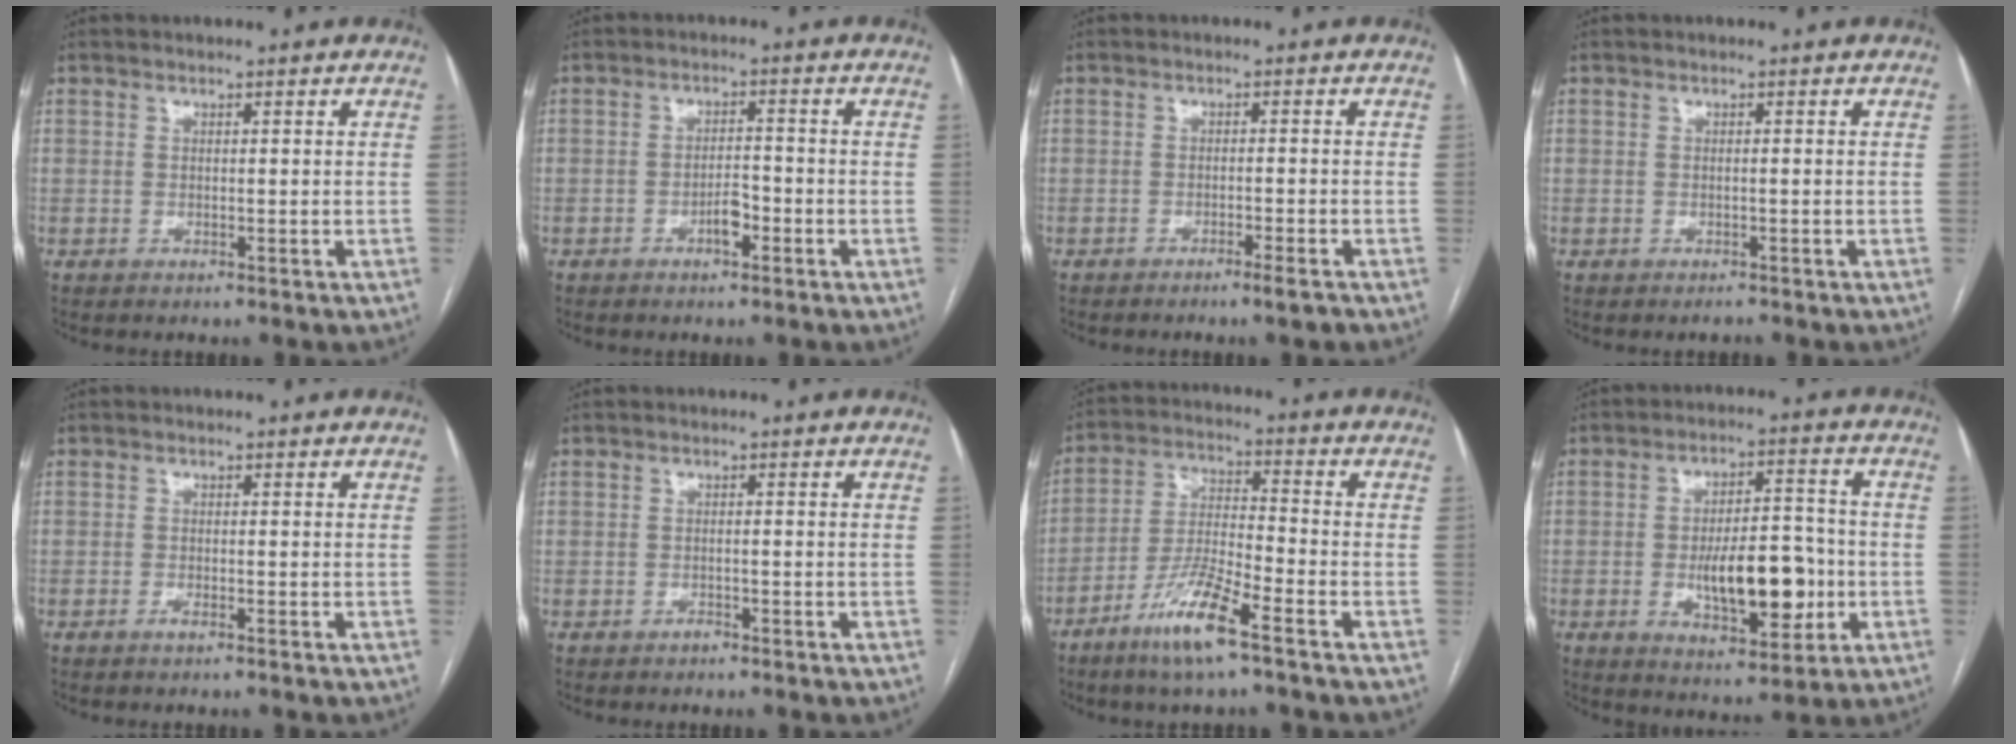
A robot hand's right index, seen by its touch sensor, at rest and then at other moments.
{"total": 3.0, "force": [-1.6, 1.0, 2.3], "torque": [-0.038, 0.004, -0.030]}
{"total": 2.5, "force": [-1.9, -0.2, 1.6], "torque": [-0.025, -0.003, -0.029]}
{"total": 0.7, "force": [-0.7, 0.4, 0.0], "torque": [-0.001, 0.000, -0.011]}
{"total": 0.8, "force": [-0.6, 0.0, 0.5], "torque": [-0.011, -0.001, -0.011]}
{"total": 0.8, "force": [-0.6, 0.4, 0.1], "torque": [0.000, 0.001, -0.012]}
{"total": 10.2, "force": [-6.4, 0.6, 7.9], "torque": [-0.164, -0.020, -0.129]}
{"total": 12.2, "force": [-2.4, 4.6, 11.1], "torque": [-0.178, 0.008, -0.032]}